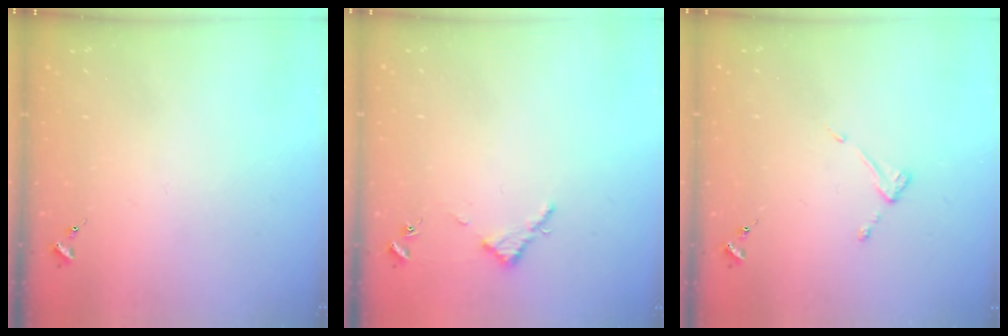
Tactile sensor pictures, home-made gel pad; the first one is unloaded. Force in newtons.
{"total": 2.8, "press": 2.8, "slide": 0.3}
{"total": 3.9, "press": 3.9, "slide": 0.3}